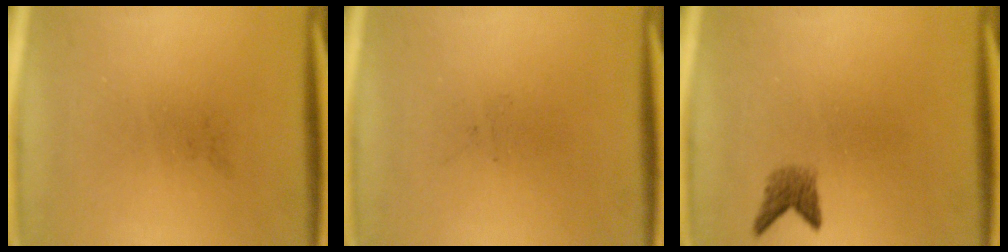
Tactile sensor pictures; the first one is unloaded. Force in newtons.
{"total": 0.0}
{"total": 2.0}